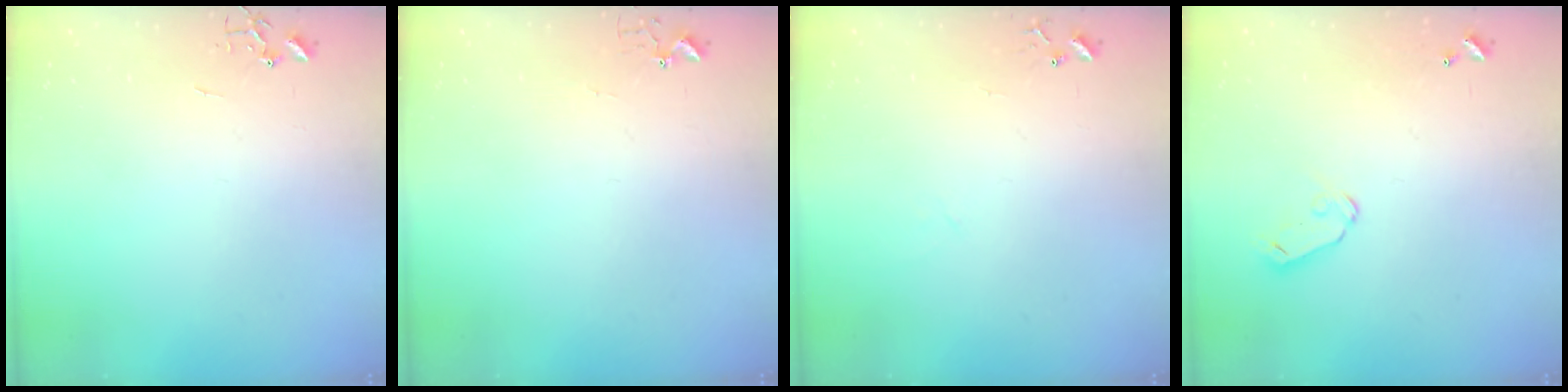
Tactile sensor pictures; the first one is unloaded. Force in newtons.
{"total": 2.7, "press": 2.7, "slide": 0.3}
{"total": 4.6, "press": 4.5, "slide": 0.6}
{"total": 5.8, "press": 5.8, "slide": 0.5}